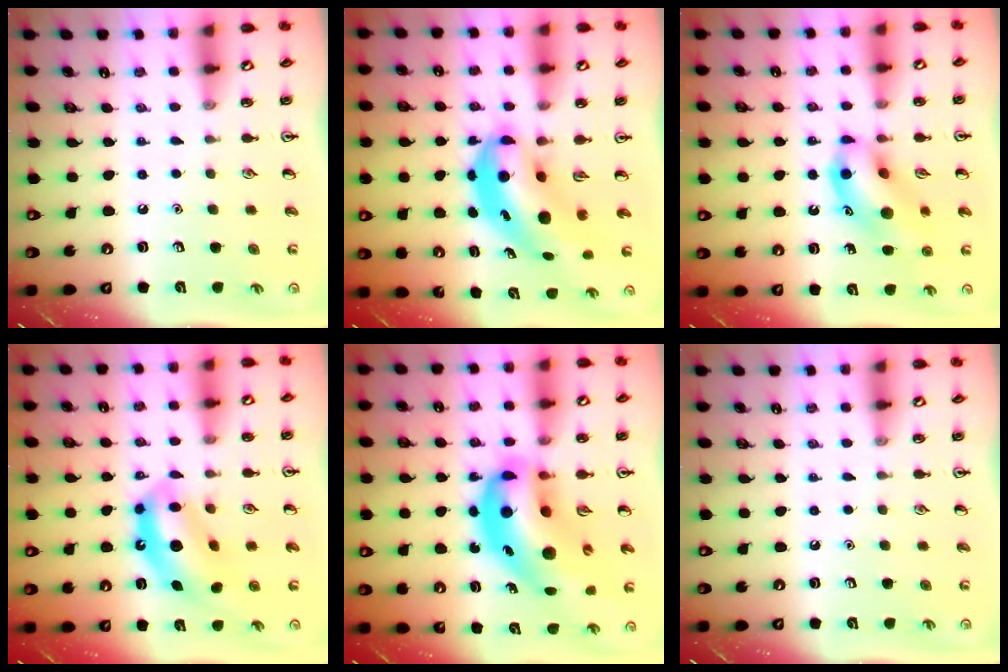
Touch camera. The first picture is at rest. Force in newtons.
{"total": 8.1, "press": 7.7, "slide": 2.4}
{"total": 13.0, "press": 12.7, "slide": 2.4}
{"total": 11.1, "press": 10.5, "slide": 3.6}
{"total": 20.8, "press": 20.0, "slide": 5.8}
{"total": 0.0}